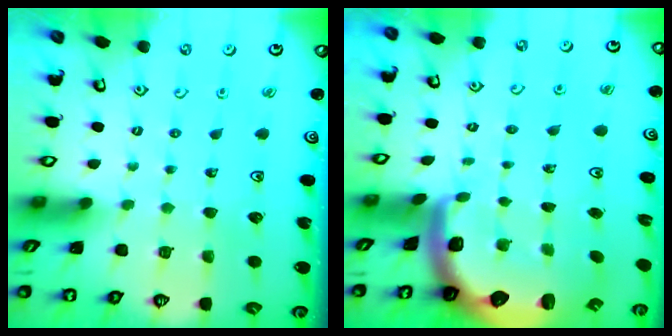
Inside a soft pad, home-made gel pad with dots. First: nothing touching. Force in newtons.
{"total": 2.9, "press": 2.6, "slide": 1.4}